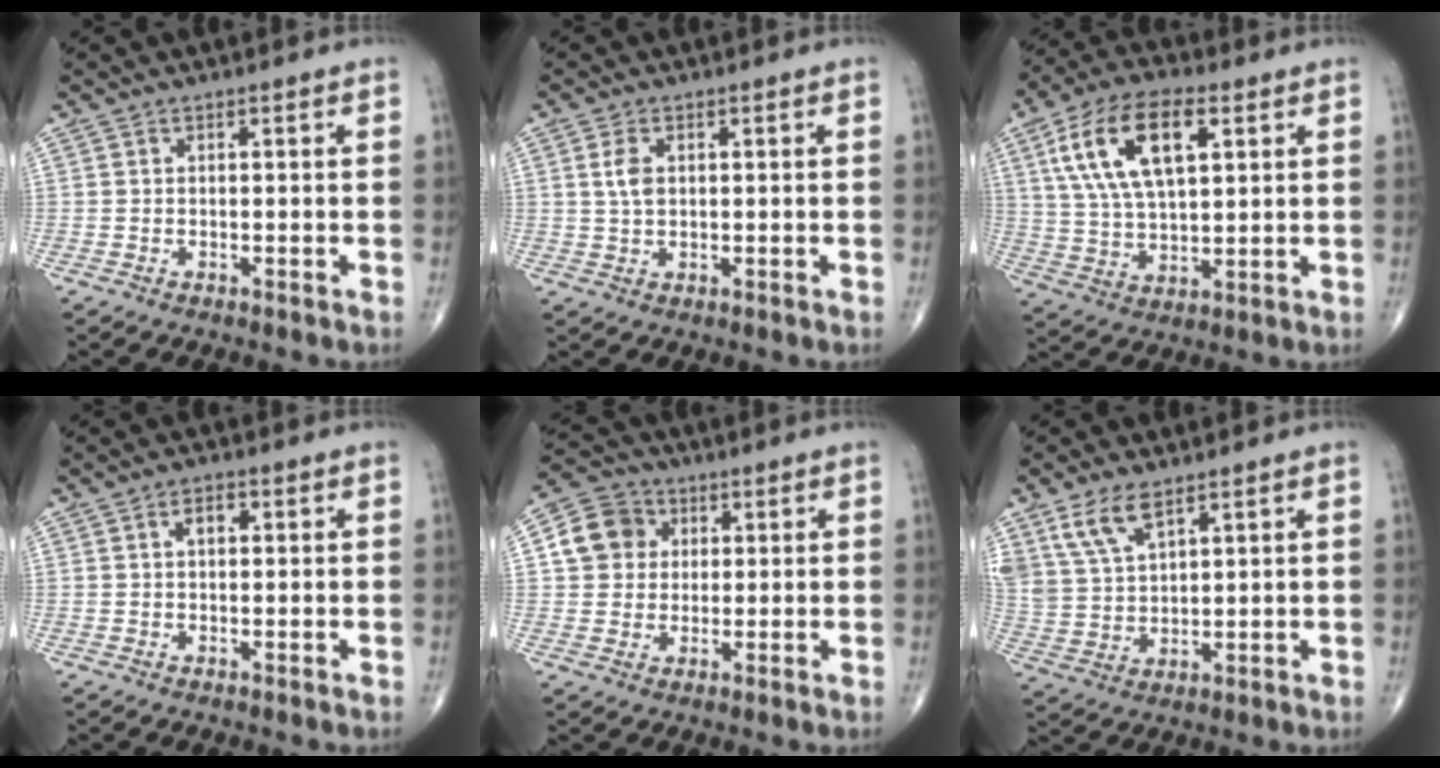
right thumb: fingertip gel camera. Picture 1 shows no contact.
{"total": 3.6, "force": [0.9, 2.1, 2.7], "torque": [-0.053, -0.001, 0.016]}
{"total": 16.5, "force": [5.9, 7.9, 13.3], "torque": [-0.244, -0.001, 0.108]}
{"total": 2.7, "force": [0.7, 1.6, 2.1], "torque": [-0.032, 0.007, 0.010]}
{"total": 8.8, "force": [1.8, 7.9, 3.5], "torque": [-0.043, 0.007, 0.021]}
{"total": 8.4, "force": [5.2, 3.9, 5.2], "torque": [-0.102, -0.014, 0.115]}